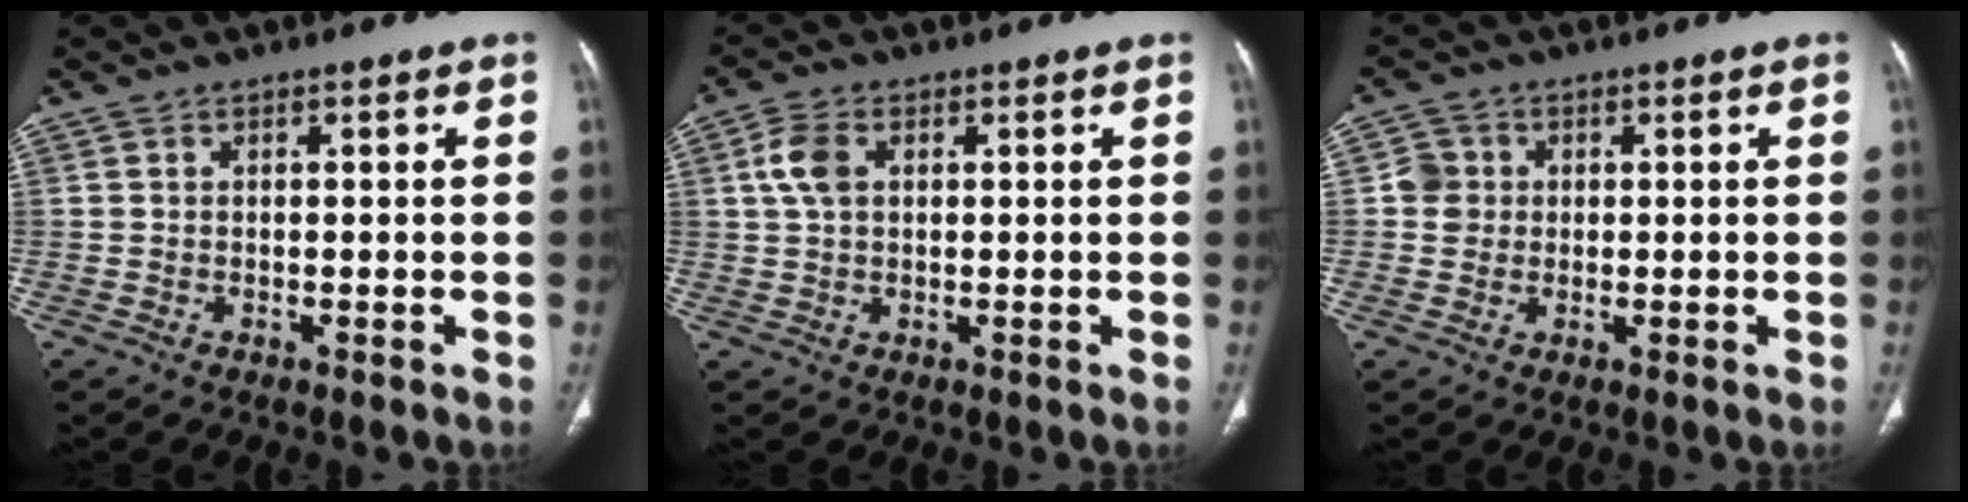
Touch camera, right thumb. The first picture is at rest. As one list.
[{"total": 5.0, "force": [1.3, 3.2, 3.6], "torque": [-0.078, 0.007, 0.025]}, {"total": 3.6, "force": [0.4, 3.5, 0.7], "torque": [0.010, 0.005, 0.004]}]